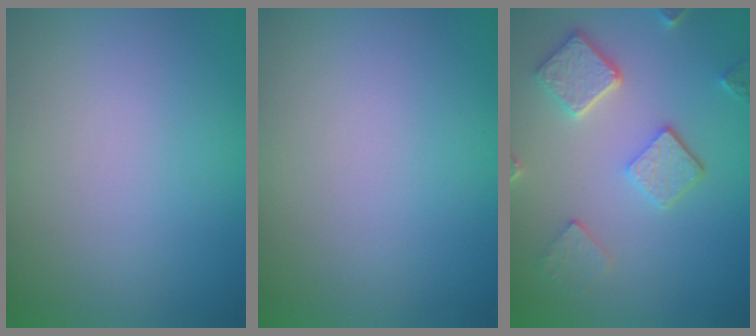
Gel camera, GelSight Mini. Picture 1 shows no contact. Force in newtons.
{"total": 0.0}
{"total": 4.9, "press": 3.8, "slide": 3.2}